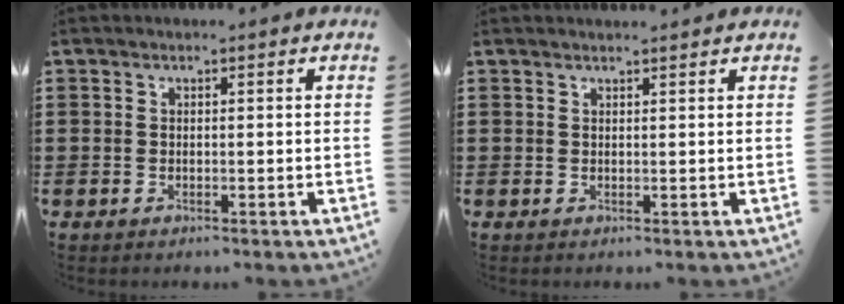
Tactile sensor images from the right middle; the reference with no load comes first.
{"total": 1.1, "force": [1.0, -0.3, 0.2], "torque": [-0.004, -0.004, 0.021]}